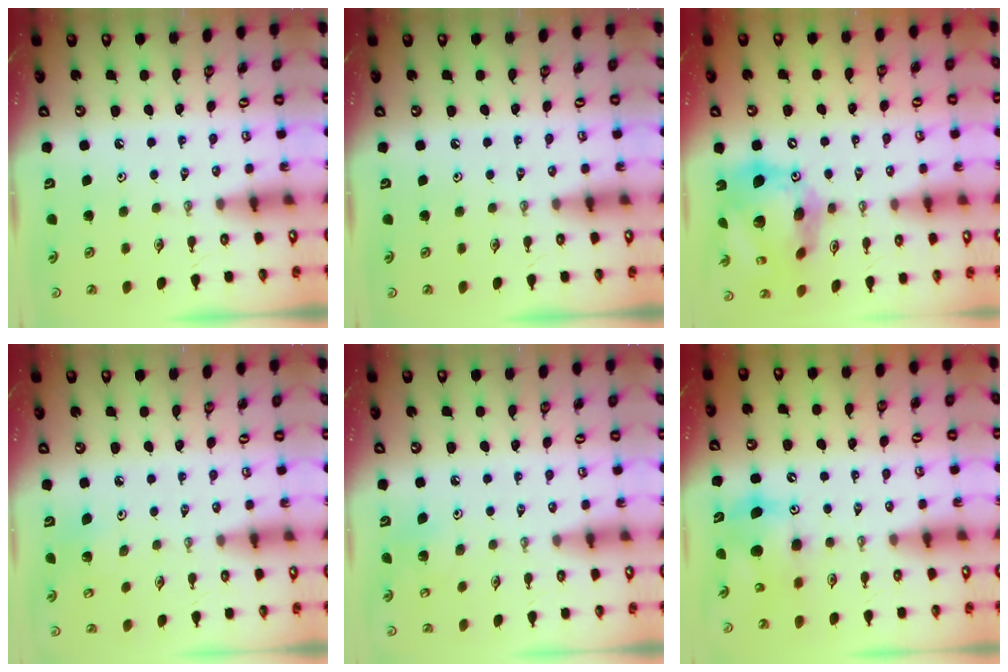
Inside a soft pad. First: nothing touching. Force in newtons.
{"total": 0.0}
{"total": 22.0, "press": 21.8, "slide": 2.4}
{"total": 4.5, "press": 4.3, "slide": 1.2}
{"total": 6.6, "press": 6.6, "slide": 0.4}
{"total": 9.2, "press": 9.2, "slide": 0.2}